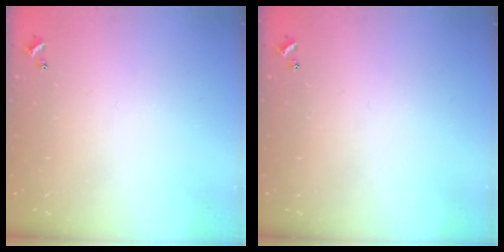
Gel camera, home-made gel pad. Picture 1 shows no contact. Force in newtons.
{"total": 0.0}